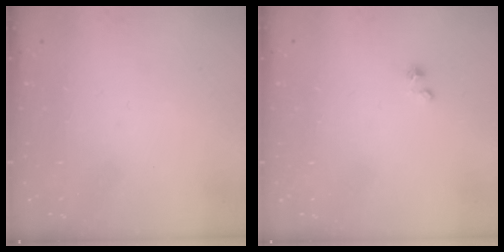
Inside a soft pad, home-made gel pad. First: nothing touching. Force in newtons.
{"total": 1.5, "press": 1.5, "slide": 0.0}